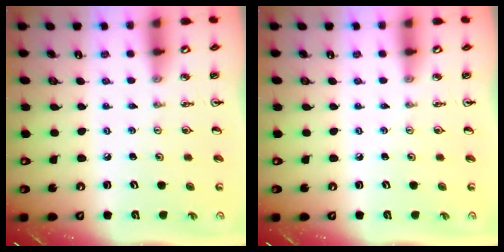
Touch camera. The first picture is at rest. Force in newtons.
{"total": 0.0}